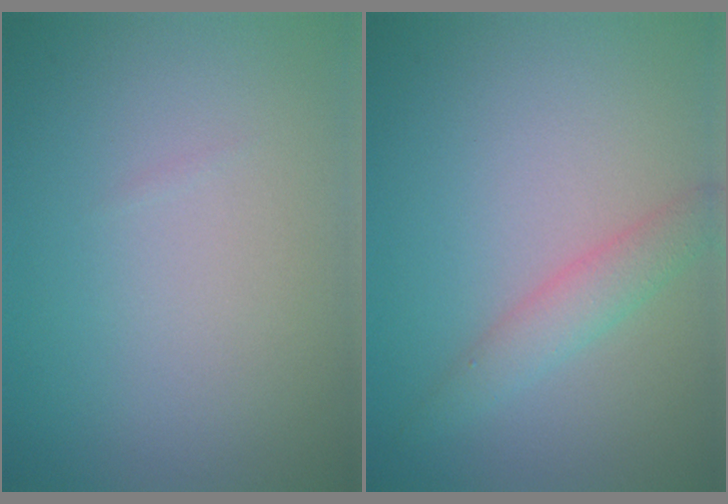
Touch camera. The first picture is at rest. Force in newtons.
{"total": 2.3, "press": 2.3, "slide": 0.1}